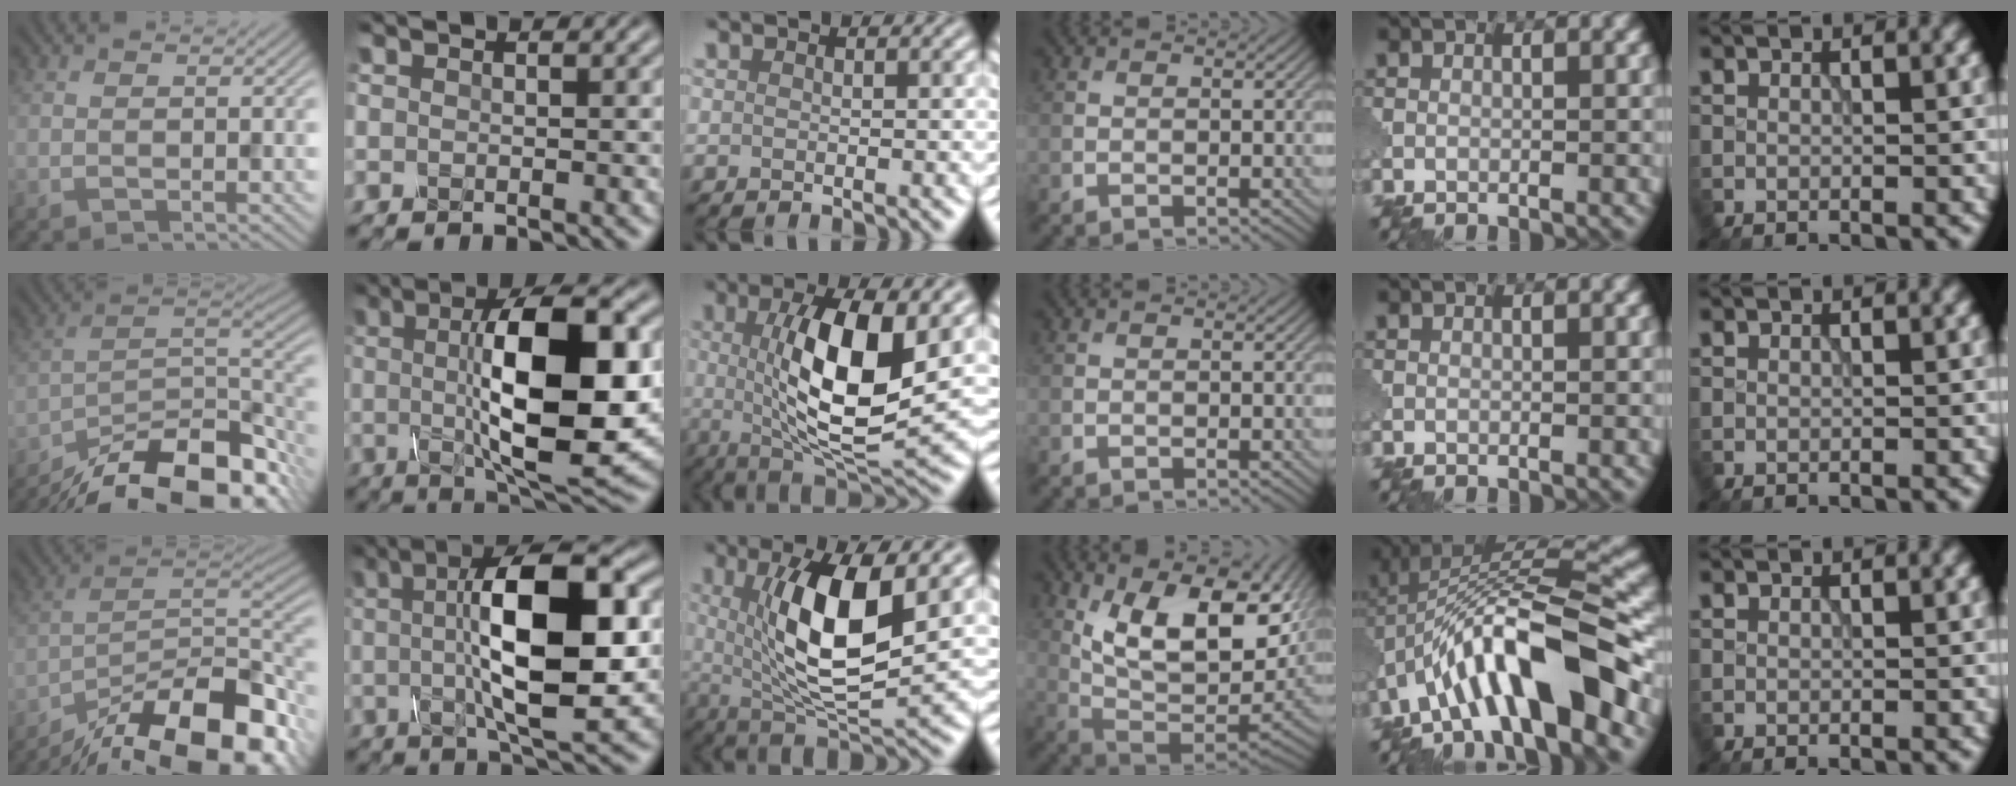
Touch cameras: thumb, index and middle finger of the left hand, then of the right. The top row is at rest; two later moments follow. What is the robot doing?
{"motion": "disassemble", "object": "glue stick"}